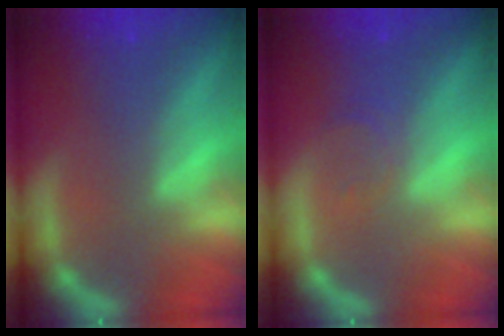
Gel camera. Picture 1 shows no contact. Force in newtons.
{"total": 1.5}